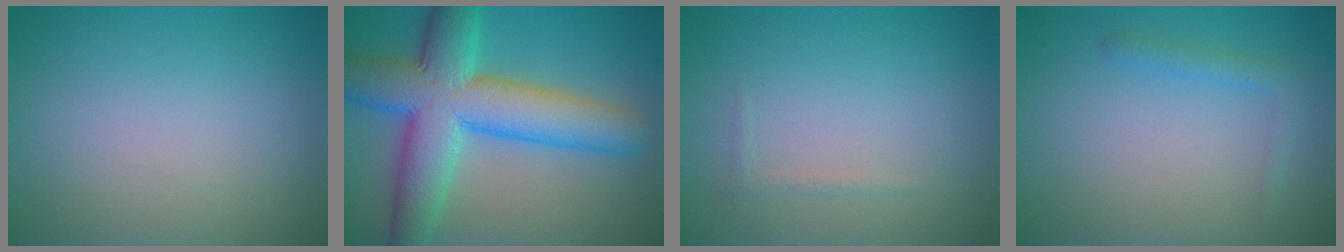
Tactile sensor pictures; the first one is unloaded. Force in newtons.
{"total": 11.2, "press": 11.2, "slide": 0.3}
{"total": 0.6, "press": 0.6, "slide": 0.0}
{"total": 1.5, "press": 1.5, "slide": 0.1}